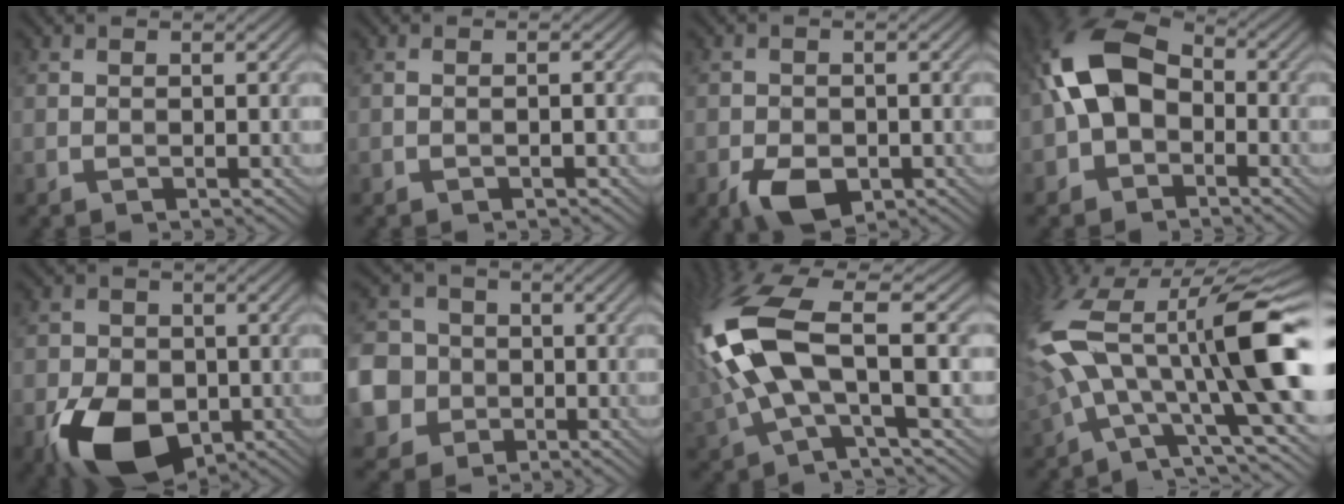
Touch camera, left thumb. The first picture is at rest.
{"total": 0.7, "force": [-0.5, 0.1, 0.5], "torque": [-0.008, 0.004, -0.009]}
{"total": 4.8, "force": [-2.5, 2.9, 2.9], "torque": [-0.055, -0.010, -0.046]}
{"total": 10.6, "force": [-1.5, 7.4, 7.4], "torque": [-0.169, 0.016, -0.050]}
{"total": 11.3, "force": [-5.1, 7.4, 6.9], "torque": [-0.132, -0.034, -0.093]}
{"total": 9.7, "force": [-2.7, 8.9, 2.9], "torque": [-0.100, -0.021, -0.077]}
{"total": 13.7, "force": [0.8, 5.4, 12.5], "torque": [-0.308, 0.006, 0.009]}
{"total": 17.9, "force": [-0.6, 7.4, 16.3], "torque": [-0.316, 0.003, -0.006]}